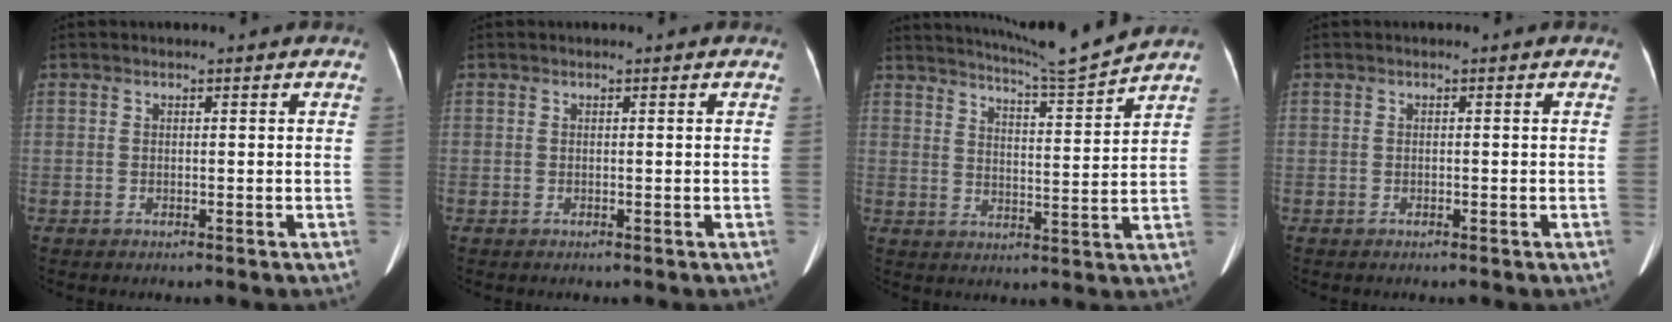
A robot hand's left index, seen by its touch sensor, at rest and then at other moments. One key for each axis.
{"total": 0.0}
{"total": 9.9, "fx": 9.4, "fy": -2.5, "fz": 2.2, "tx": -0.048, "ty": -0.034, "tz": 0.148}
{"total": 0.0}